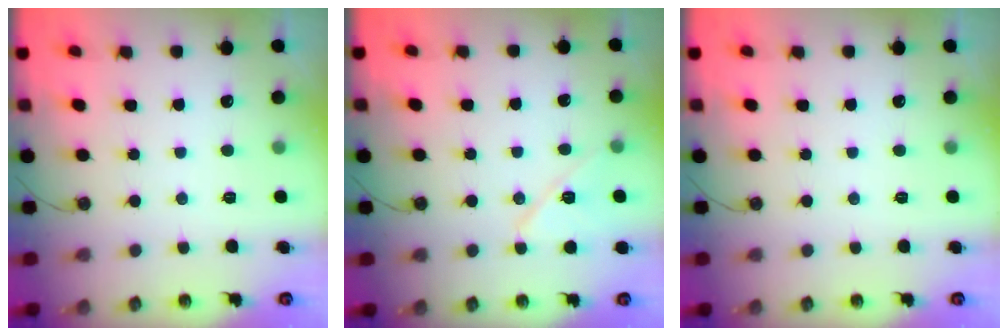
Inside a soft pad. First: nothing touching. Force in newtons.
{"total": 9.6, "press": 9.6, "slide": 0.9}
{"total": 0.0}